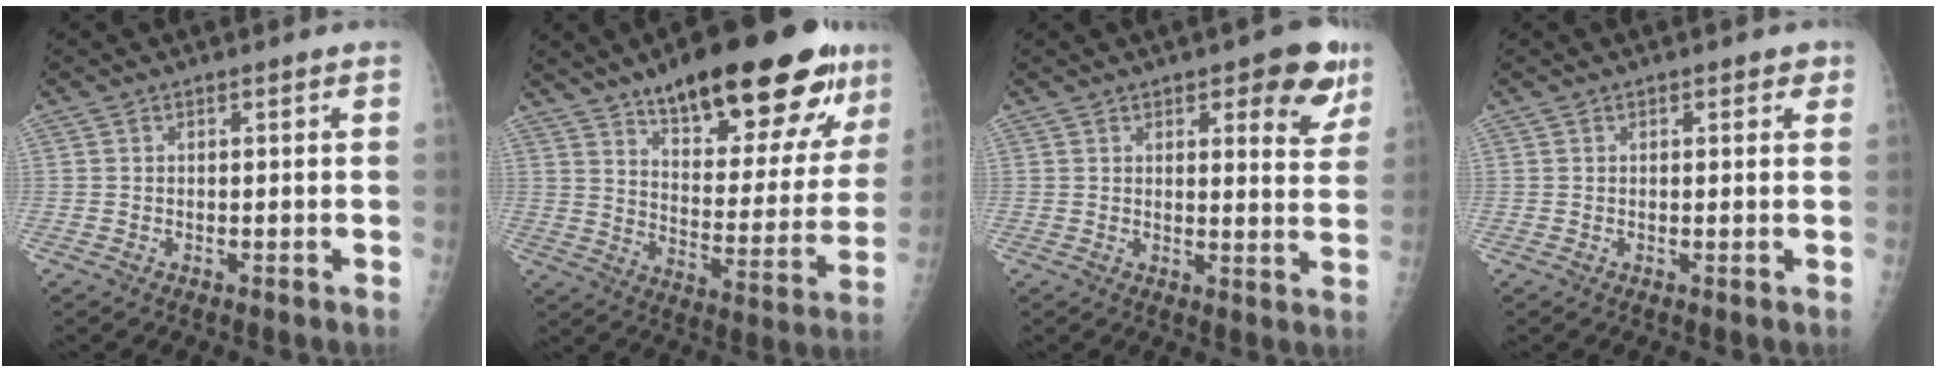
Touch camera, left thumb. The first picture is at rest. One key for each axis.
{"total": 27.1, "fx": 16.8, "fy": 9.0, "fz": 19.2, "tx": -0.236, "ty": -0.051, "tz": 0.248}
{"total": 9.7, "fx": 5.2, "fy": 3.7, "fz": 7.4, "tx": -0.051, "ty": -0.021, "tz": 0.056}
{"total": 1.8, "fx": 0.8, "fy": 1.1, "fz": 1.2, "tx": 0.001, "ty": 0.001, "tz": 0.006}